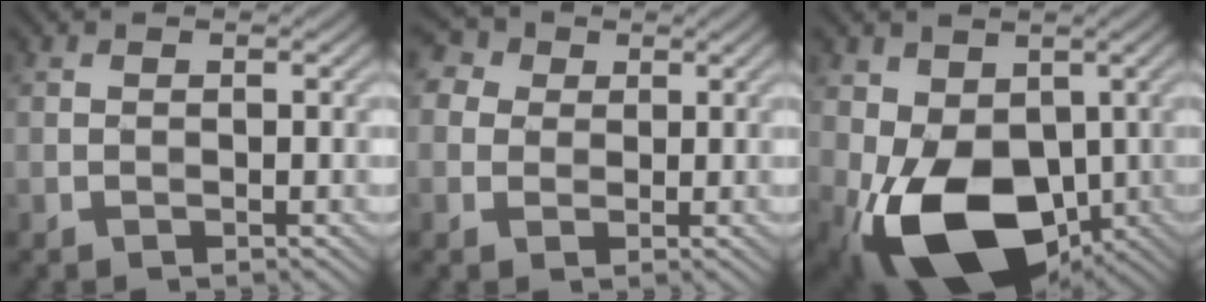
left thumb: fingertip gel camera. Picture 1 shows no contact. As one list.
[{"total": 4.5, "force": [1.8, 3.8, 1.7], "torque": [-0.078, 0.019, 0.025]}, {"total": 13.7, "force": [-3.1, 9.0, 9.9], "torque": [-0.203, -0.020, -0.059]}]